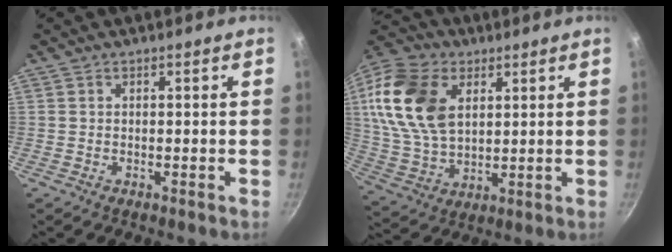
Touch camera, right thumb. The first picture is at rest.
{"total": 18.9, "force": [5.5, 12.4, 13.2], "torque": [-0.241, -0.010, 0.108]}